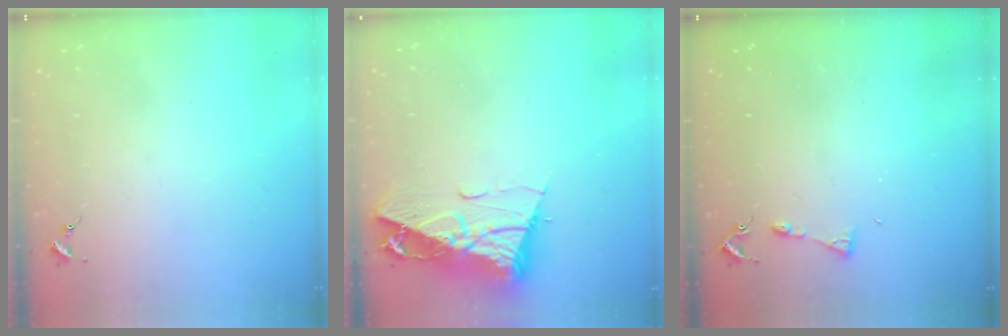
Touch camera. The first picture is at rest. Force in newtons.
{"total": 12.1, "press": 12.0, "slide": 1.2}
{"total": 4.5, "press": 4.5, "slide": 0.4}